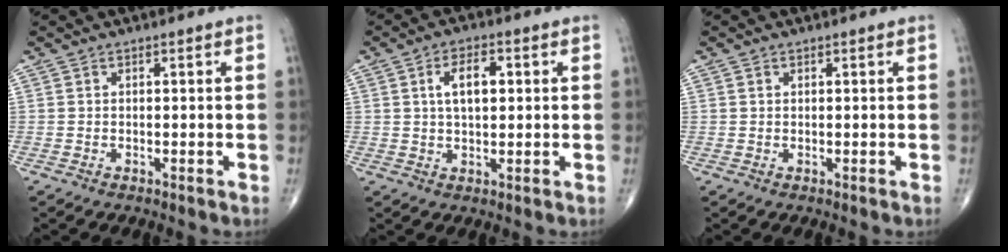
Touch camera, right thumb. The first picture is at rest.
{"total": 6.5, "force": [1.5, 3.3, 5.3], "torque": [-0.086, 0.004, 0.025]}
{"total": 0.6, "force": [0.4, 0.4, 0.3], "torque": [-0.002, -0.002, 0.007]}